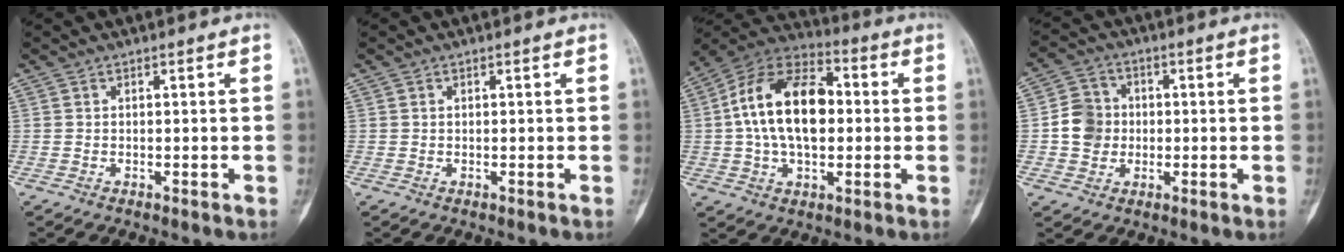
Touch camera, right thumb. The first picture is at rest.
{"total": 0.0}
{"total": 19.1, "force": [1.1, 11.3, 15.4], "torque": [-0.251, 0.027, 0.013]}
{"total": 7.4, "force": [-0.3, 6.7, 3.1], "torque": [-0.029, 0.010, -0.013]}